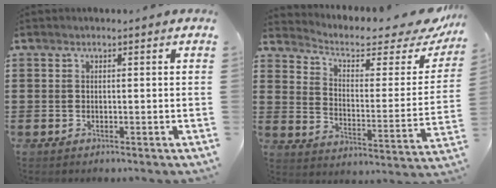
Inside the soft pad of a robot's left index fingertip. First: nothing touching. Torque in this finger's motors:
{"motor_torque": [1.51, 0.63, 0.18, 0.02]}